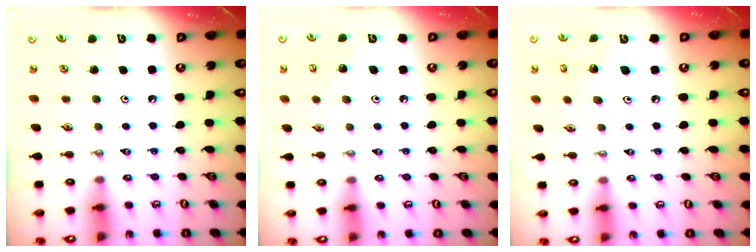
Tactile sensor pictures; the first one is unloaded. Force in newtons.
{"total": 6.7, "press": 6.7, "slide": 0.8}
{"total": 8.4, "press": 8.2, "slide": 1.8}